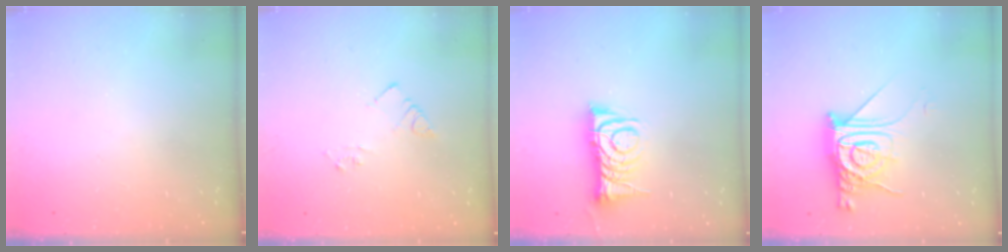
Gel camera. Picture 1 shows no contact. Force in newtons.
{"total": 5.2, "press": 5.2, "slide": 0.5}
{"total": 10.2, "press": 10.2, "slide": 0.6}
{"total": 14.5, "press": 14.4, "slide": 1.5}